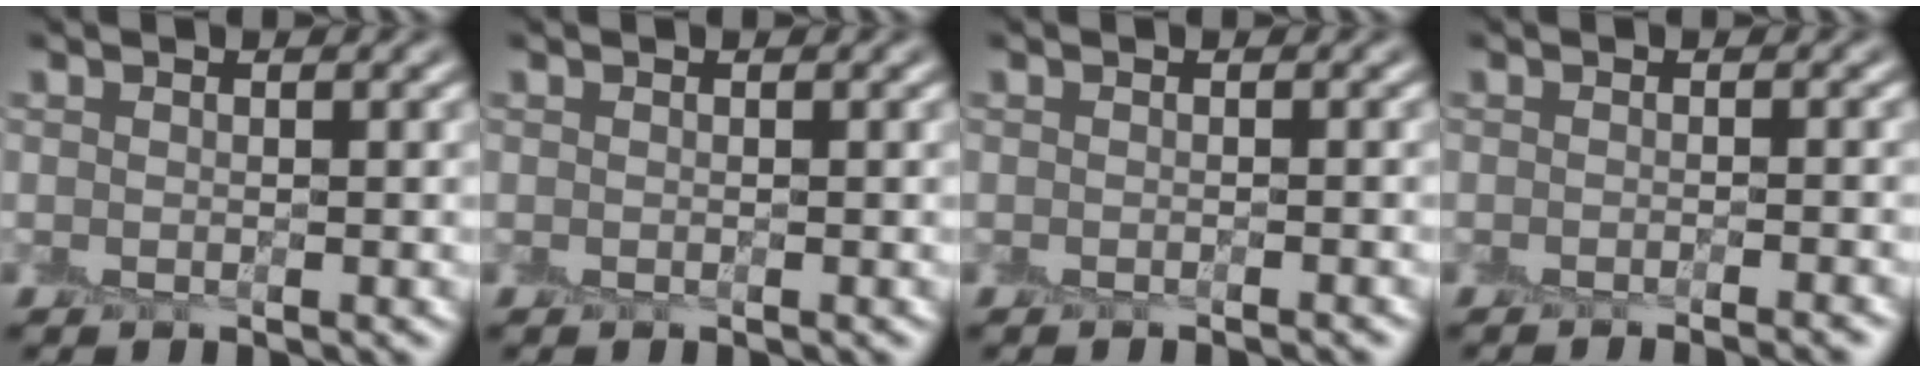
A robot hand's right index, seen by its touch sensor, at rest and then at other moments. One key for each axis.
{"total": 0.0}
{"total": 0.8, "fx": -0.7, "fy": -0.4, "fz": 0.0, "tx": 0.001, "ty": -0.007, "tz": -0.012}
{"total": 2.1, "fx": -1.8, "fy": 0.0, "fz": 1.2, "tx": -0.001, "ty": -0.005, "tz": -0.024}